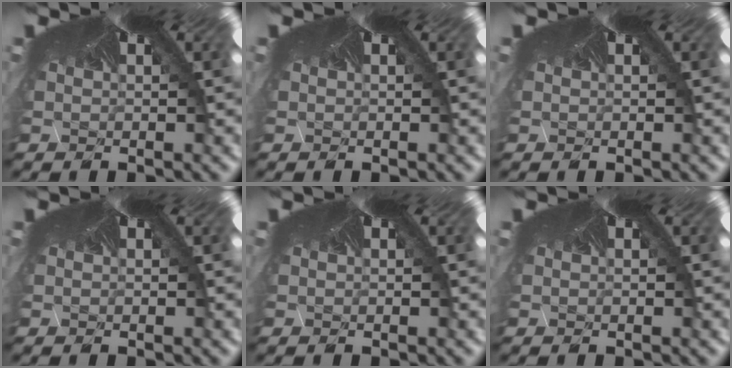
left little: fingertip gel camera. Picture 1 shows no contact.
{"total": 0.0}
{"total": 0.0}
{"total": 0.0}
{"total": 0.0}
{"total": 0.0}